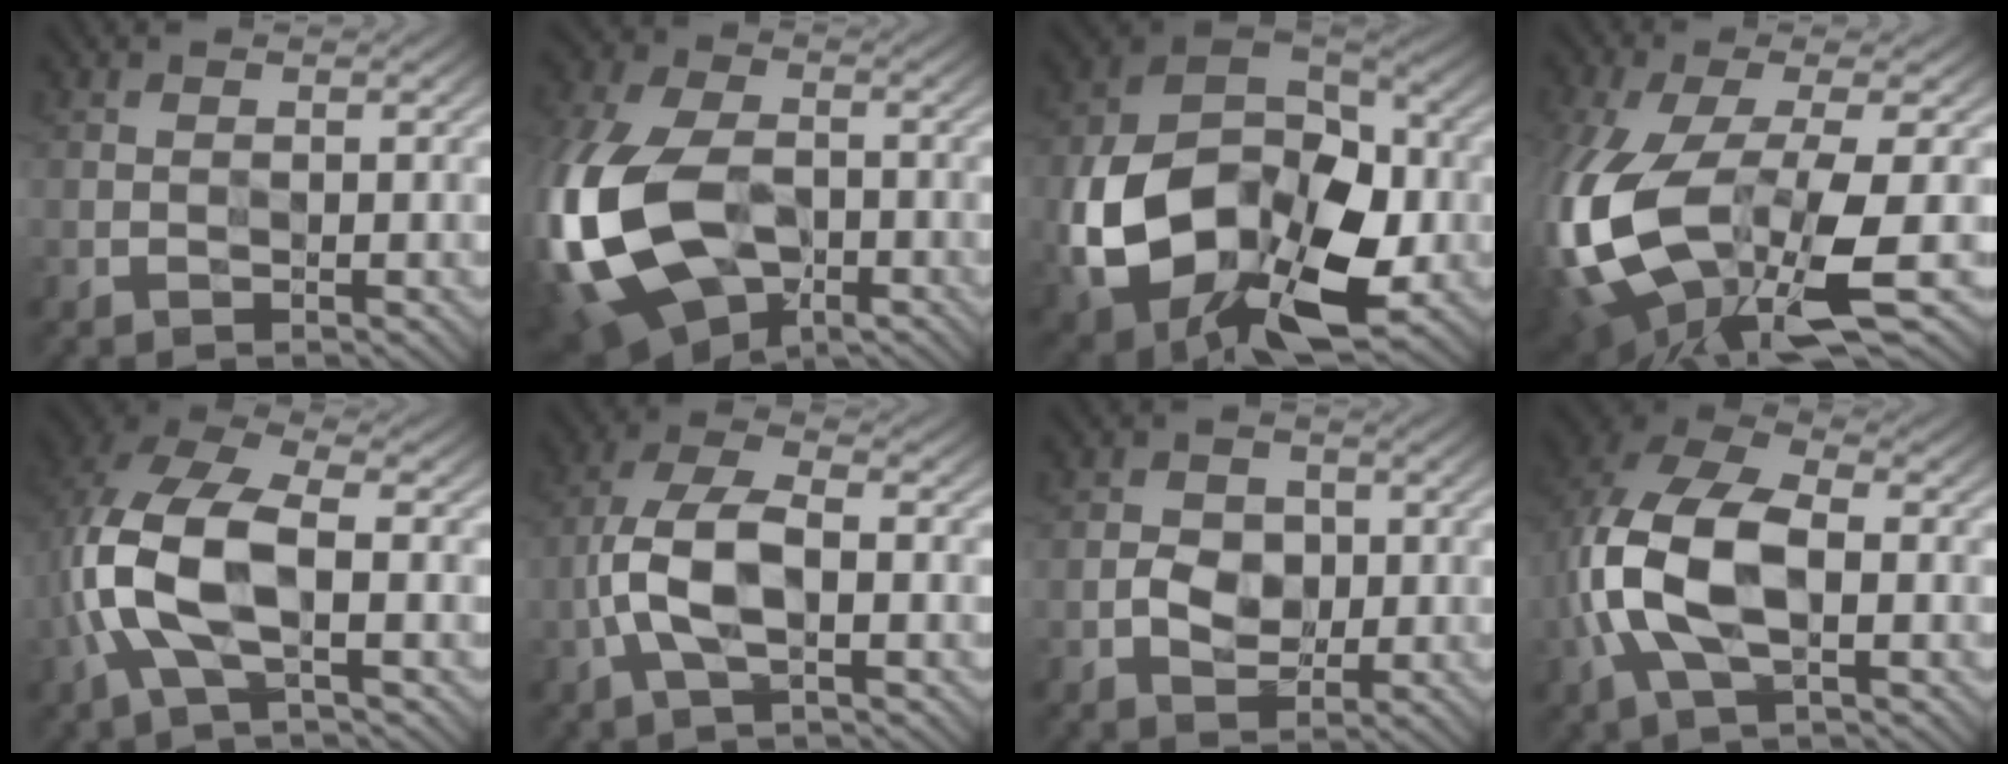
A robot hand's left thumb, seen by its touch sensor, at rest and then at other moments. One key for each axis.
{"total": 16.0, "fx": -4.5, "fy": 10.4, "fz": 11.3, "tx": -0.295, "ty": -0.017, "tz": -0.092}
{"total": 17.6, "fx": -5.8, "fy": 12.1, "fz": 11.5, "tx": -0.247, "ty": -0.038, "tz": -0.089}
{"total": 15.1, "fx": -4.9, "fy": 6.5, "fz": 12.7, "tx": -0.315, "ty": -0.043, "tz": -0.069}
{"total": 10.6, "fx": -1.7, "fy": 5.6, "fz": 8.8, "tx": -0.210, "ty": 0.009, "tz": -0.038}
{"total": 7.7, "fx": -2.0, "fy": 3.6, "fz": 6.5, "tx": -0.134, "ty": 0.010, "tz": -0.041}
{"total": 2.9, "fx": -0.5, "fy": 2.6, "fz": 1.2, "tx": -0.012, "ty": 0.000, "tz": -0.012}
{"total": 12.1, "fx": -1.5, "fy": 7.3, "fz": 9.5, "tx": -0.220, "ty": 0.010, "tz": -0.034}